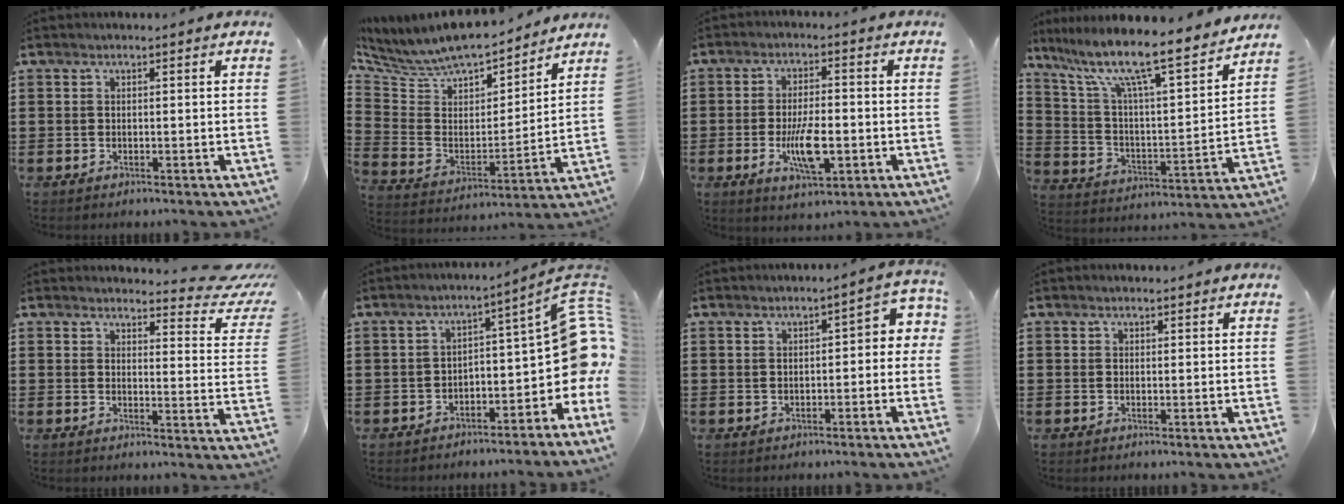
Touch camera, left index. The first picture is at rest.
{"total": 8.2, "force": [7.7, 1.9, 2.0], "torque": [-0.081, -0.060, 0.130]}
{"total": 8.3, "force": [-2.1, 3.1, 7.4], "torque": [-0.147, -0.008, -0.037]}
{"total": 10.5, "force": [8.1, 1.1, 6.7], "torque": [-0.151, -0.061, 0.126]}
{"total": 4.3, "force": [3.9, 0.6, 1.7], "torque": [-0.028, -0.028, 0.062]}
{"total": 8.3, "force": [-2.2, 3.5, 7.2], "torque": [-0.096, 0.000, -0.044]}
{"total": 2.8, "force": [0.1, 1.1, 2.5], "torque": [-0.034, -0.002, -0.007]}
{"total": 0.6, "force": [0.5, 0.2, -0.1], "torque": [0.000, 0.001, 0.011]}